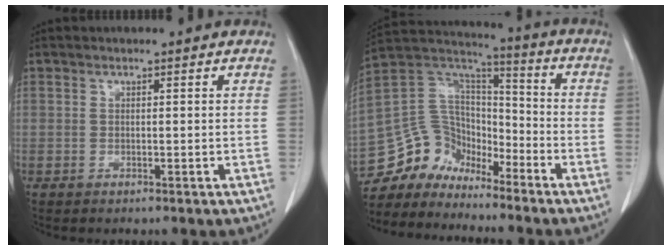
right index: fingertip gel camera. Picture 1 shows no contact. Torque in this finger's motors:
{"motor_torque": [-0.31, -0.16, -0.03, -0.06]}